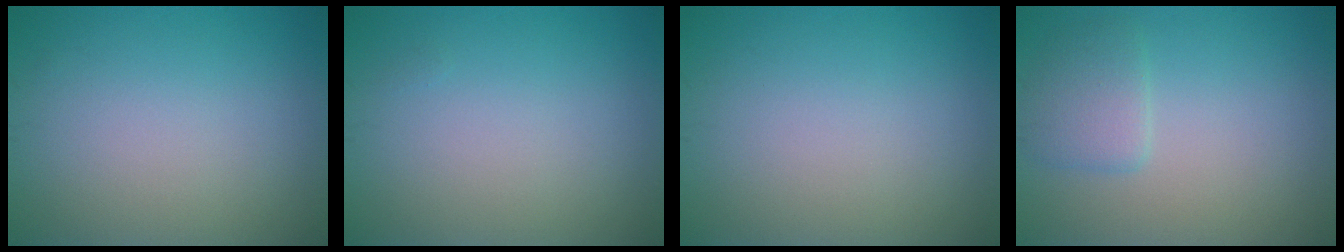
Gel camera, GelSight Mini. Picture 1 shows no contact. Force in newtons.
{"total": 0.0}
{"total": 0.0}
{"total": 2.3, "press": 2.3, "slide": 0.2}